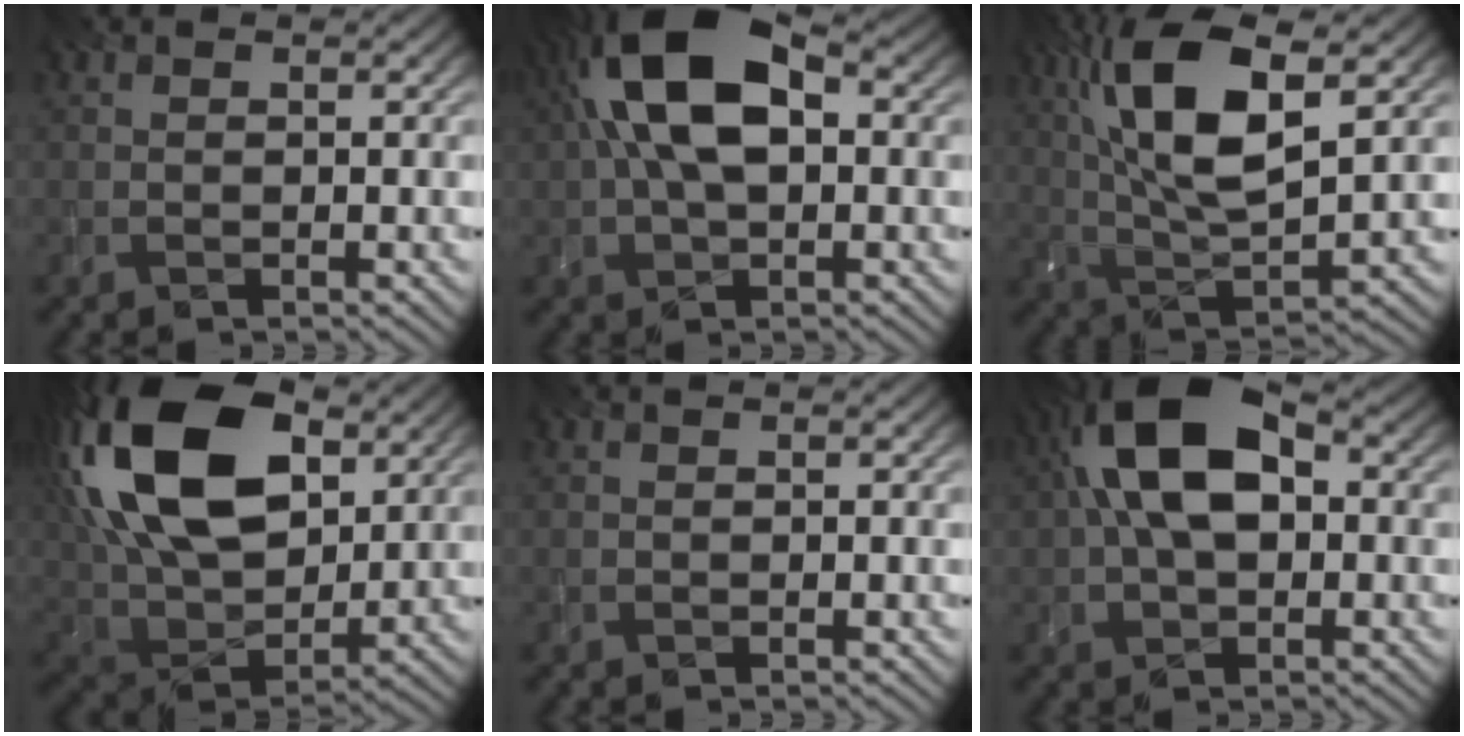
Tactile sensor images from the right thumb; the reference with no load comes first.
{"total": 13.5, "force": [2.6, 7.3, 11.1], "torque": [-0.219, 0.026, 0.031]}
{"total": 13.4, "force": [4.8, 4.8, 11.5], "torque": [-0.245, 0.010, 0.092]}
{"total": 20.1, "force": [7.4, 12.0, 14.4], "torque": [-0.324, 0.040, 0.124]}
{"total": 0.0}
{"total": 12.3, "force": [1.9, 7.1, 10.0], "torque": [-0.199, 0.024, 0.017]}